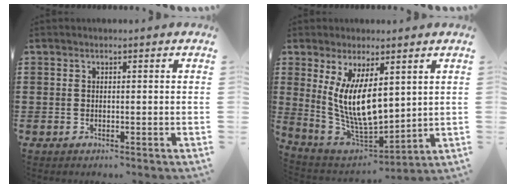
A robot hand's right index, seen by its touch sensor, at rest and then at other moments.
{"total": 10.1, "force": [2.3, 4.0, 8.9], "torque": [-0.198, -0.023, 0.042]}